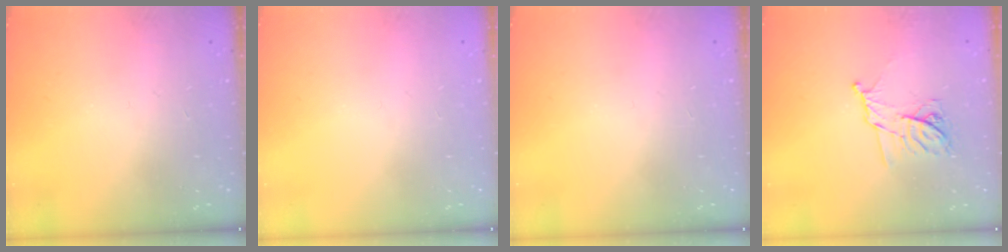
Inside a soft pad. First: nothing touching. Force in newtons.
{"total": 0.0}
{"total": 0.0}
{"total": 10.3, "press": 10.3, "slide": 0.3}